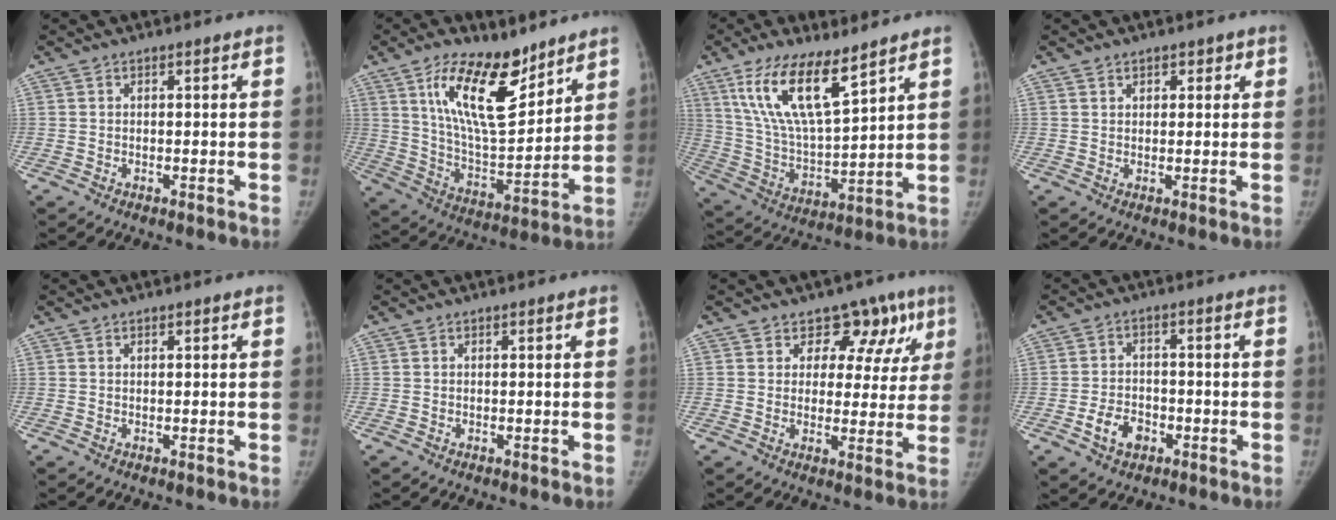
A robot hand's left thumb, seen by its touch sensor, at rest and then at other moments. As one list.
[{"total": 17.8, "force": [10.7, 7.2, 12.2], "torque": [-0.171, -0.071, 0.202]}, {"total": 15.8, "force": [9.6, 4.8, 11.6], "torque": [-0.206, -0.047, 0.196]}, {"total": 2.1, "force": [1.2, 1.5, 0.7], "torque": [0.013, -0.004, 0.014]}, {"total": 0.0}, {"total": 0.0}, {"total": 10.1, "force": [6.3, 7.2, 3.1], "torque": [0.023, -0.020, 0.068]}, {"total": 5.7, "force": [-2.6, 4.1, 3.1], "torque": [-0.042, 0.019, -0.041]}]